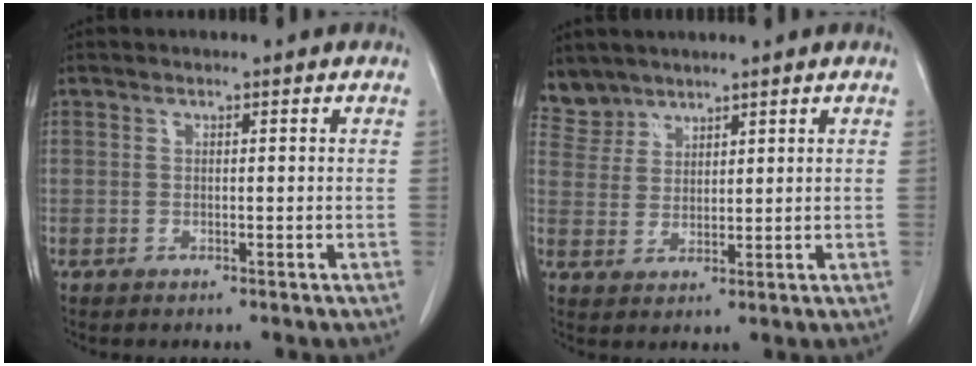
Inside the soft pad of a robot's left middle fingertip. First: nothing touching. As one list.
[{"total": 4.1, "force": [3.8, 1.5, -0.6], "torque": [0.013, 0.005, 0.084]}]